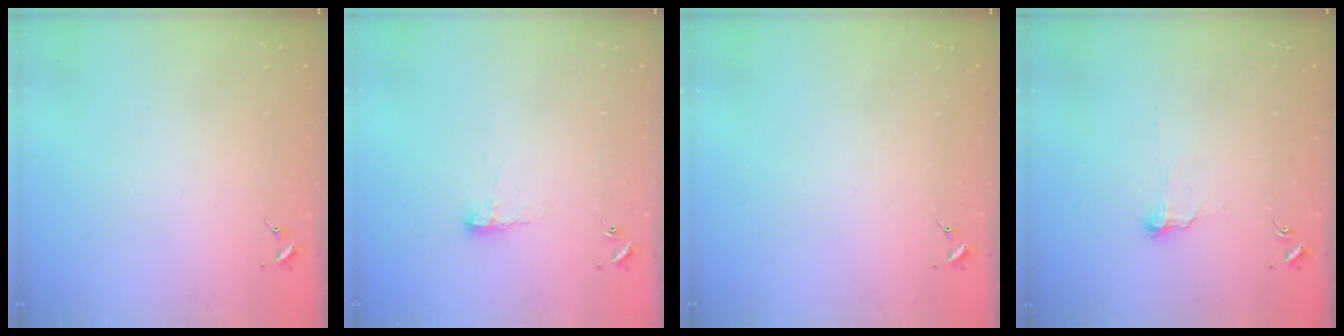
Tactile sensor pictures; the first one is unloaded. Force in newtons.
{"total": 6.6, "press": 6.6, "slide": 0.8}
{"total": 0.0}
{"total": 6.3, "press": 6.3, "slide": 0.5}